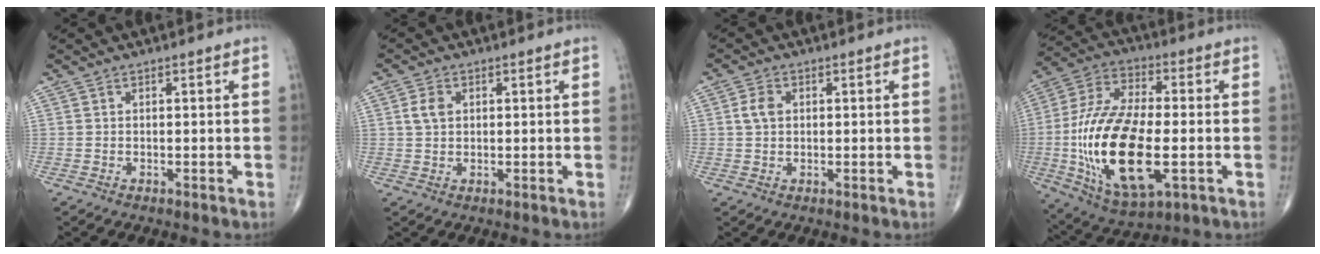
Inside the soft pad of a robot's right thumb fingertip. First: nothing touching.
{"total": 3.2, "force": [0.8, 2.3, 2.2], "torque": [-0.041, 0.002, 0.015]}
{"total": 3.2, "force": [0.6, 2.3, 2.2], "torque": [-0.043, 0.004, 0.010]}
{"total": 23.6, "force": [-4.0, 10.7, 20.7], "torque": [-0.421, 0.003, -0.057]}